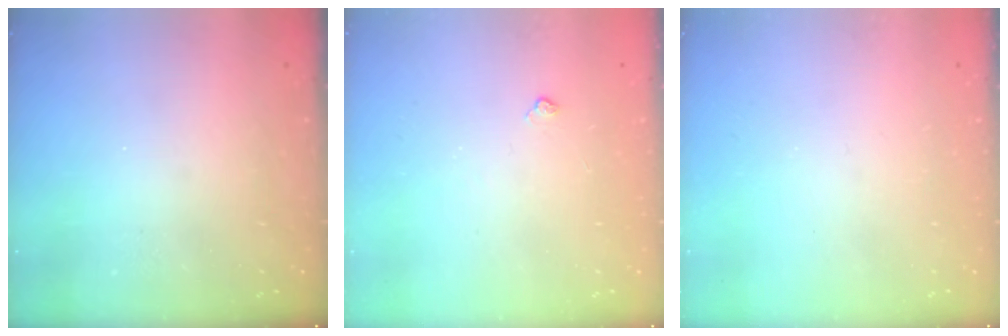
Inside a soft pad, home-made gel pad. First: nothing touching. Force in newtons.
{"total": 2.7, "press": 2.7, "slide": 0.6}
{"total": 0.0}